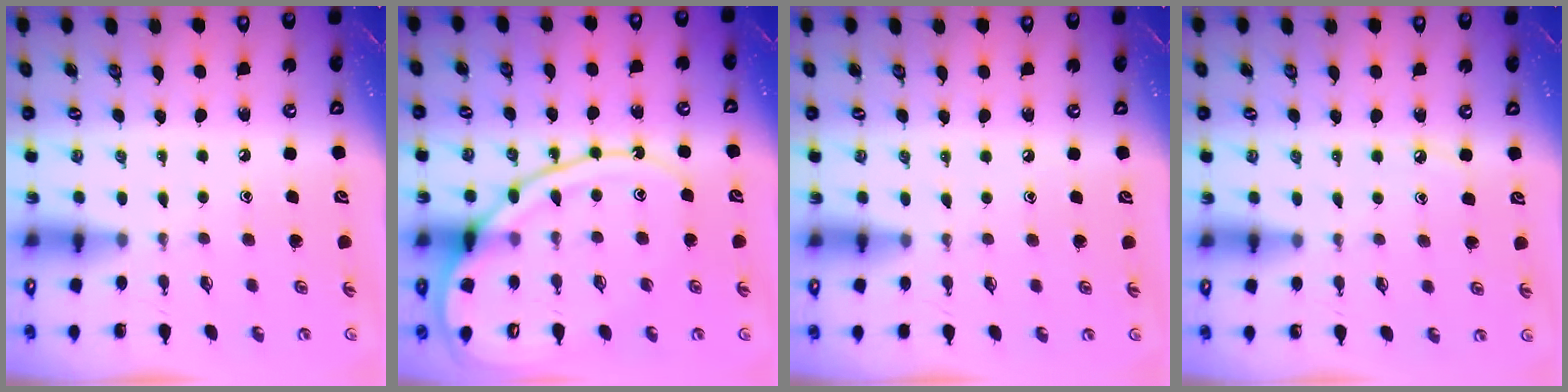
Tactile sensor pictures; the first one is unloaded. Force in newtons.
{"total": 14.0, "press": 14.0, "slide": 1.4}
{"total": 4.1, "press": 4.0, "slide": 0.7}
{"total": 2.7, "press": 2.7, "slide": 0.4}